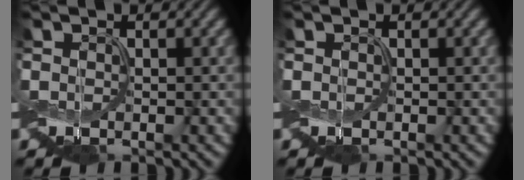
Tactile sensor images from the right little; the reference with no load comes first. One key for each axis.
{"total": 0.0}